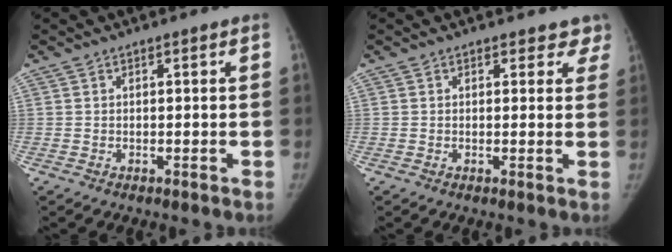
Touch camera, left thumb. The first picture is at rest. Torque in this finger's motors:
{"motor_torque": [-0.13, 0.01, -0.02, 0.30, -0.03]}